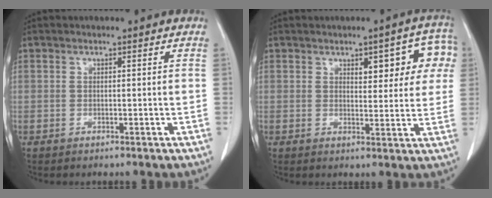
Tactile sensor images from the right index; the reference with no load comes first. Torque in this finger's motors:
{"motor_torque": [0.16, 0.13, 0.09, 0.02]}